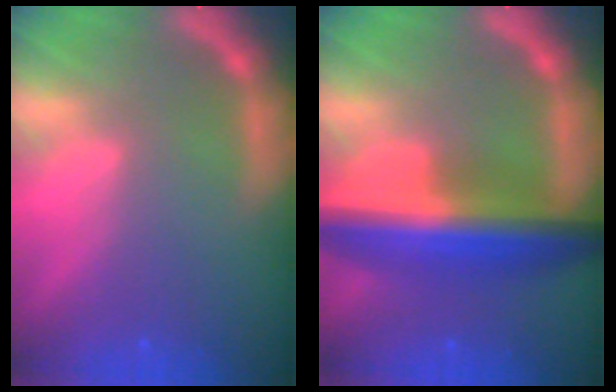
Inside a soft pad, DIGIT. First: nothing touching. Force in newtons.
{"total": 10.0}